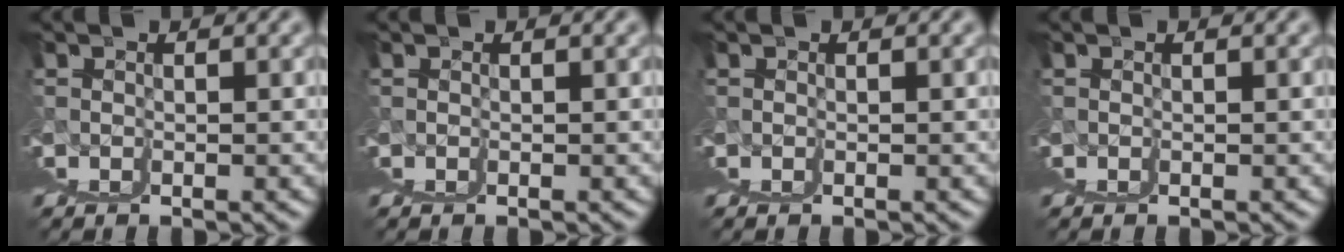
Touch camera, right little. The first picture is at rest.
{"total": 0.0}
{"total": 0.0}
{"total": 0.0}